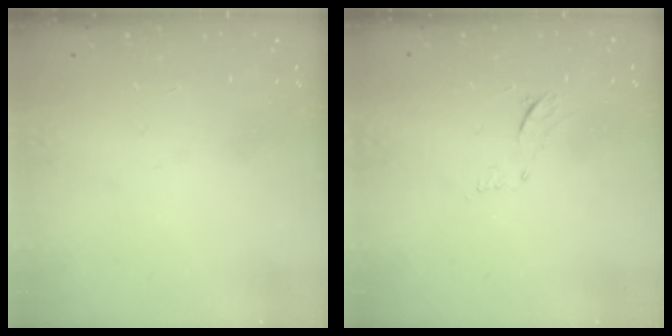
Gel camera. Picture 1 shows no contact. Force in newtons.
{"total": 6.2, "press": 6.1, "slide": 0.7}